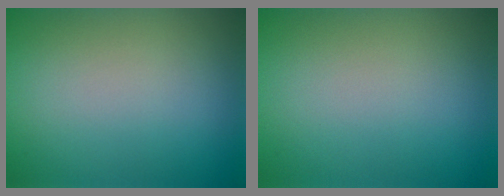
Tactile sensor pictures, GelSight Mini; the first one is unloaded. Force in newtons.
{"total": 0.0}